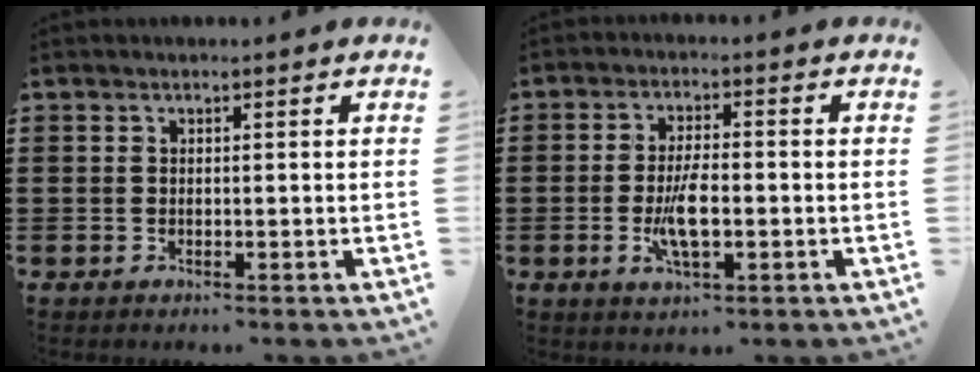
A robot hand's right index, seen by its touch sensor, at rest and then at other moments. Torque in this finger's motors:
{"motor_torque": [1.79, 0.35, 0.73, 0.21]}